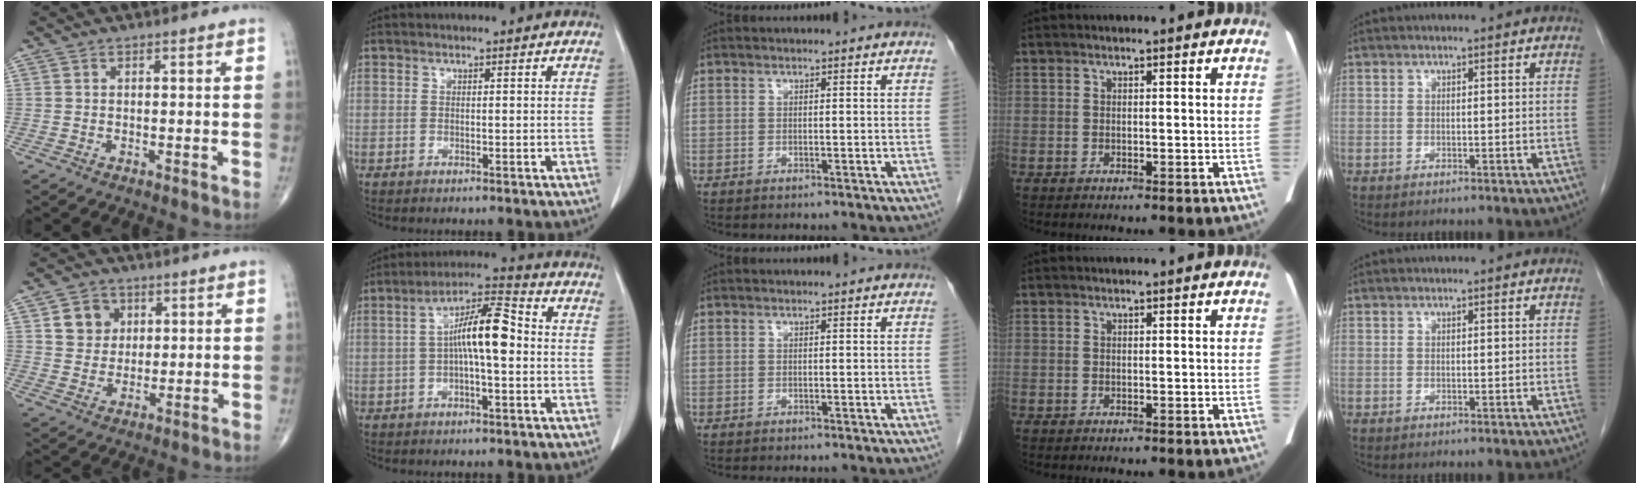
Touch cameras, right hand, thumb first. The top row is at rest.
{"thumb": {"total": 6.5, "force": [2.2, 5.7, 2.2], "torque": [-0.009, -0.006, 0.038]}, "index": {"total": 9.6, "force": [-0.1, 2.1, 9.4], "torque": [-0.171, 0.028, -0.008]}}